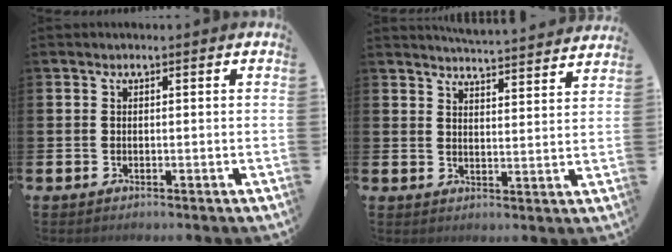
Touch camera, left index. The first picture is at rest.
{"total": 5.2, "force": [5.2, -0.2, 0.4], "torque": [-0.017, -0.035, 0.092]}